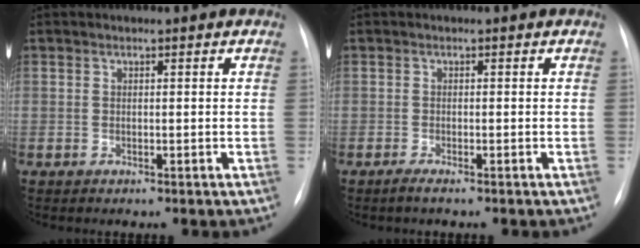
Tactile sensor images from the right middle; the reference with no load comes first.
{"total": 1.0, "force": [-0.7, -0.1, 0.7], "torque": [-0.018, -0.004, -0.017]}